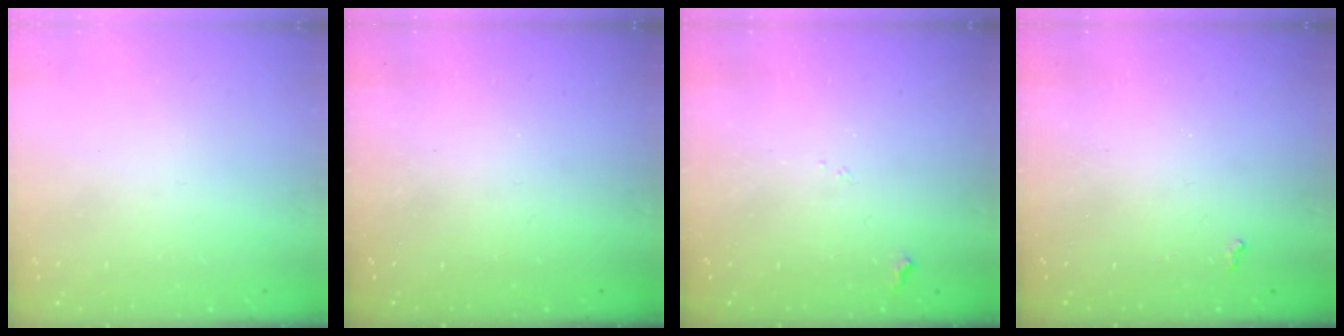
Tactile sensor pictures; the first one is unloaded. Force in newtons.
{"total": 1.4, "press": 1.3, "slide": 0.4}
{"total": 6.2, "press": 6.2, "slide": 0.6}
{"total": 2.5, "press": 2.4, "slide": 0.4}